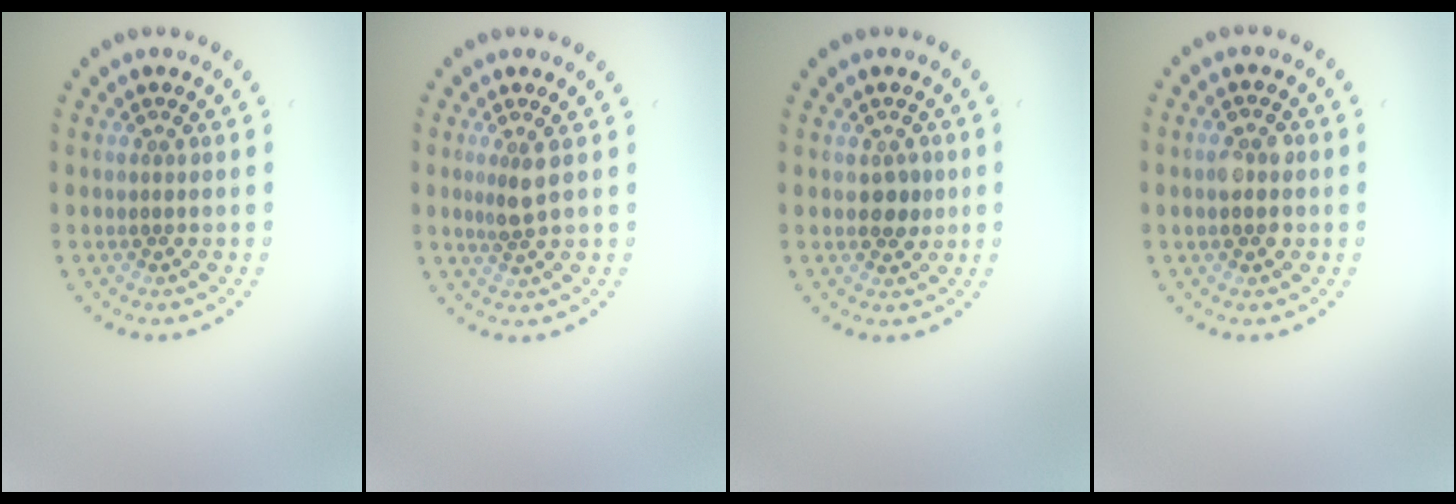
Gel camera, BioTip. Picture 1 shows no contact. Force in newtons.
{"total": 1.8, "press": 1.4, "slide": 1.1}
{"total": 1.7, "press": 1.6, "slide": 0.5}
{"total": 2.2, "press": 2.2, "slide": 0.2}